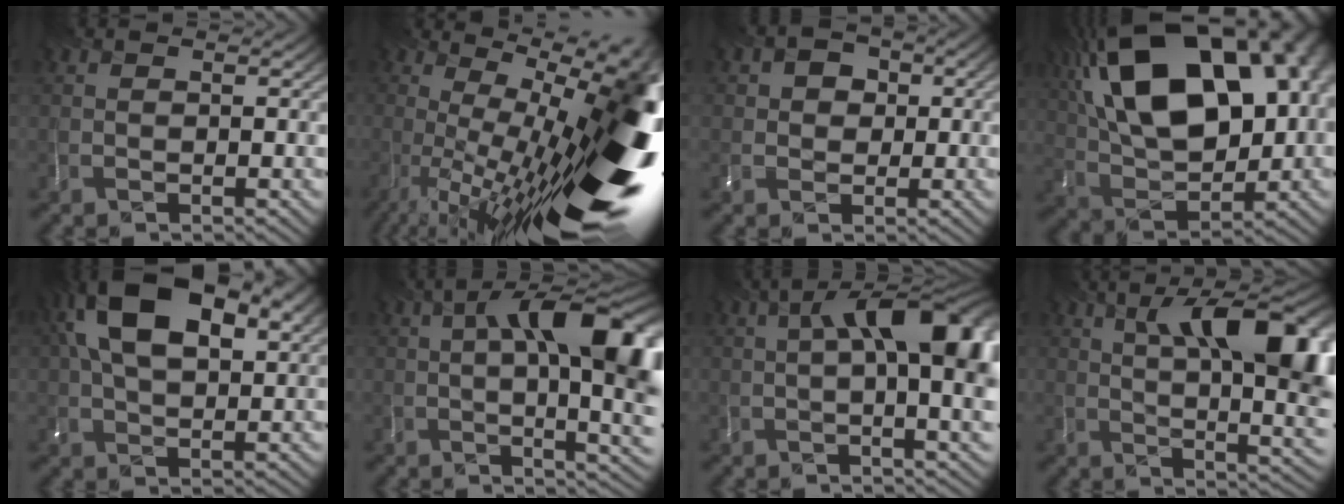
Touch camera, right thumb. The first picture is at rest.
{"total": 19.0, "force": [-1.8, 6.2, 17.9], "torque": [-0.213, -0.006, -0.029]}
{"total": 3.1, "force": [0.5, 2.9, 1.0], "torque": [-0.009, -0.002, 0.005]}
{"total": 22.2, "force": [7.2, 13.0, 16.5], "torque": [-0.309, 0.051, 0.127]}
{"total": 15.2, "force": [5.4, 8.5, 11.4], "torque": [-0.213, 0.016, 0.095]}
{"total": 16.4, "force": [2.1, 5.9, 15.2], "torque": [-0.192, 0.013, 0.038]}
{"total": 13.0, "force": [2.0, 4.8, 11.9], "torque": [-0.150, 0.009, 0.029]}
{"total": 15.5, "force": [4.2, 5.8, 13.8], "torque": [-0.174, 0.014, 0.069]}